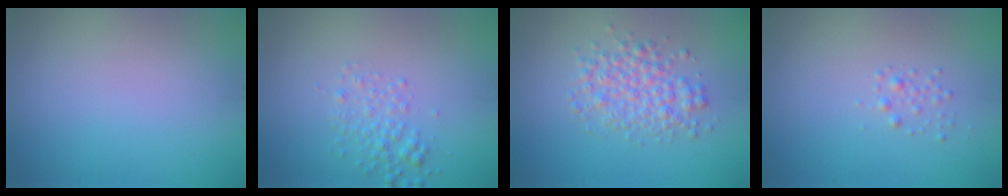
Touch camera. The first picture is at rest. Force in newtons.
{"total": 2.0, "press": 2.0, "slide": 0.1}
{"total": 3.7, "press": 3.7, "slide": 0.0}
{"total": 0.9, "press": 0.9, "slide": 0.0}